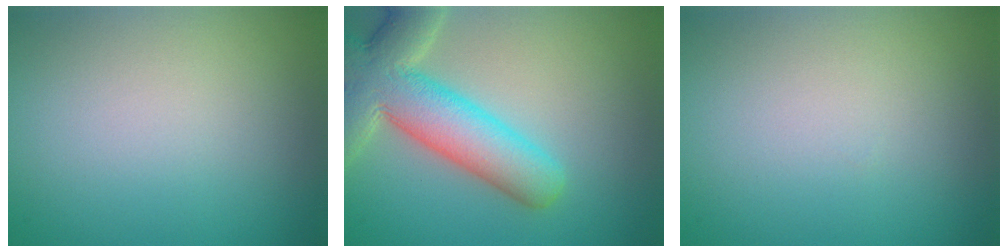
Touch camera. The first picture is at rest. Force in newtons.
{"total": 9.2, "press": 9.2, "slide": 0.9}
{"total": 0.0}